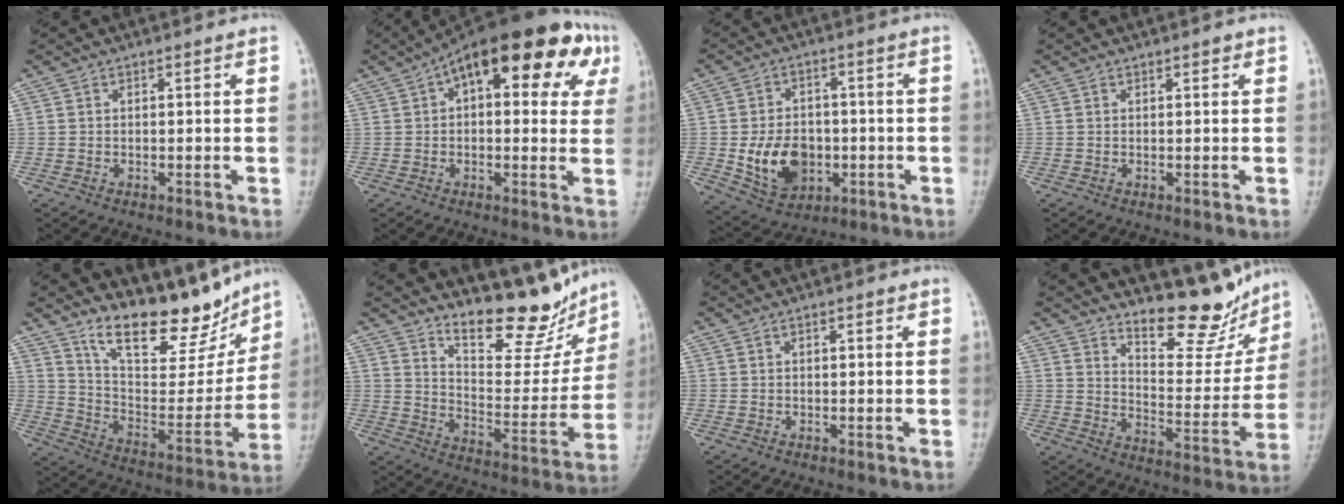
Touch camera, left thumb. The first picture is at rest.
{"total": 20.2, "force": [6.8, 9.4, 16.5], "torque": [-0.202, 0.035, 0.087]}
{"total": 11.1, "force": [-2.3, 8.2, 7.1], "torque": [-0.091, 0.002, -0.028]}
{"total": 0.8, "force": [0.5, 0.3, 0.5], "torque": [-0.004, 0.000, 0.005]}
{"total": 19.2, "force": [14.5, 7.2, 10.4], "torque": [-0.107, -0.080, 0.244]}
{"total": 14.9, "force": [12.9, 4.5, 6.0], "torque": [-0.046, -0.103, 0.202]}
{"total": 1.1, "force": [0.4, 0.5, 1.0], "torque": [-0.011, 0.003, 0.003]}
{"total": 12.9, "force": [11.4, 3.8, 4.7], "torque": [-0.031, -0.097, 0.175]}